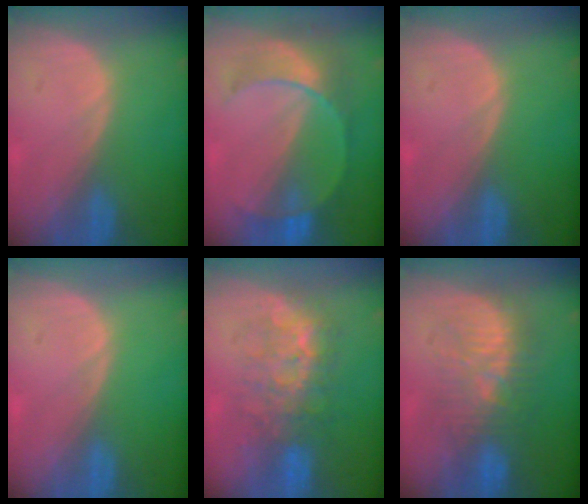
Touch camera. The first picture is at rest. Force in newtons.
{"total": 7.3, "press": 7.3, "slide": 0.2}
{"total": 0.0}
{"total": 0.0}
{"total": 7.8, "press": 7.7, "slide": 1.3}
{"total": 9.3, "press": 9.1, "slide": 1.6}